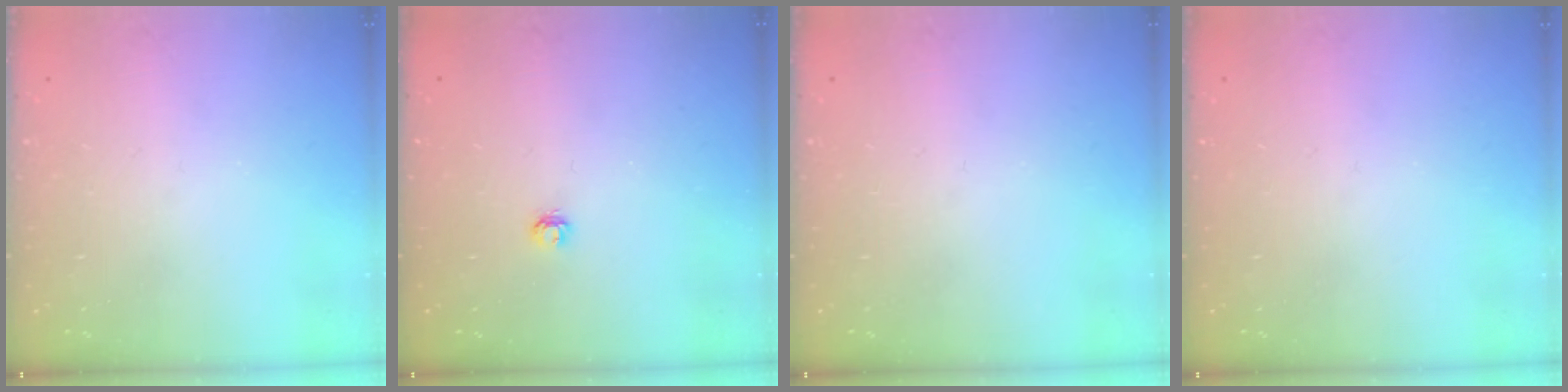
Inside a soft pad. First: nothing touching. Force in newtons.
{"total": 3.6, "press": 3.6, "slide": 0.3}
{"total": 0.0}
{"total": 0.0}